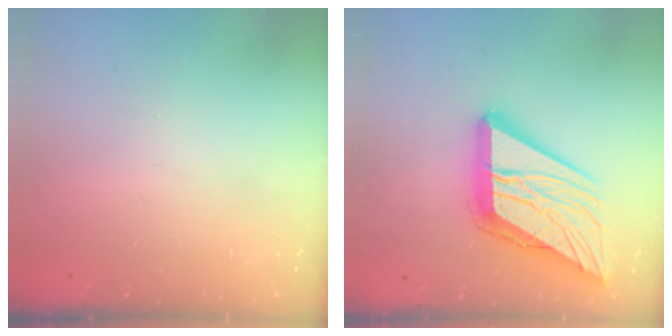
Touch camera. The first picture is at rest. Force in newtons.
{"total": 24.2, "press": 24.1, "slide": 2.8}